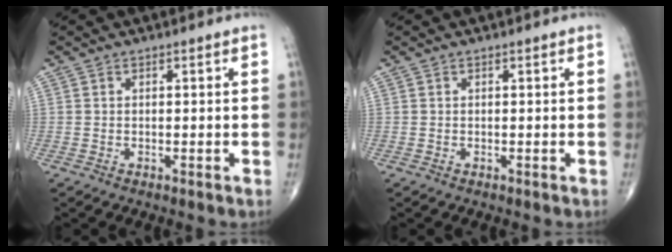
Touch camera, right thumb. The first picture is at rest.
{"total": 0.0}